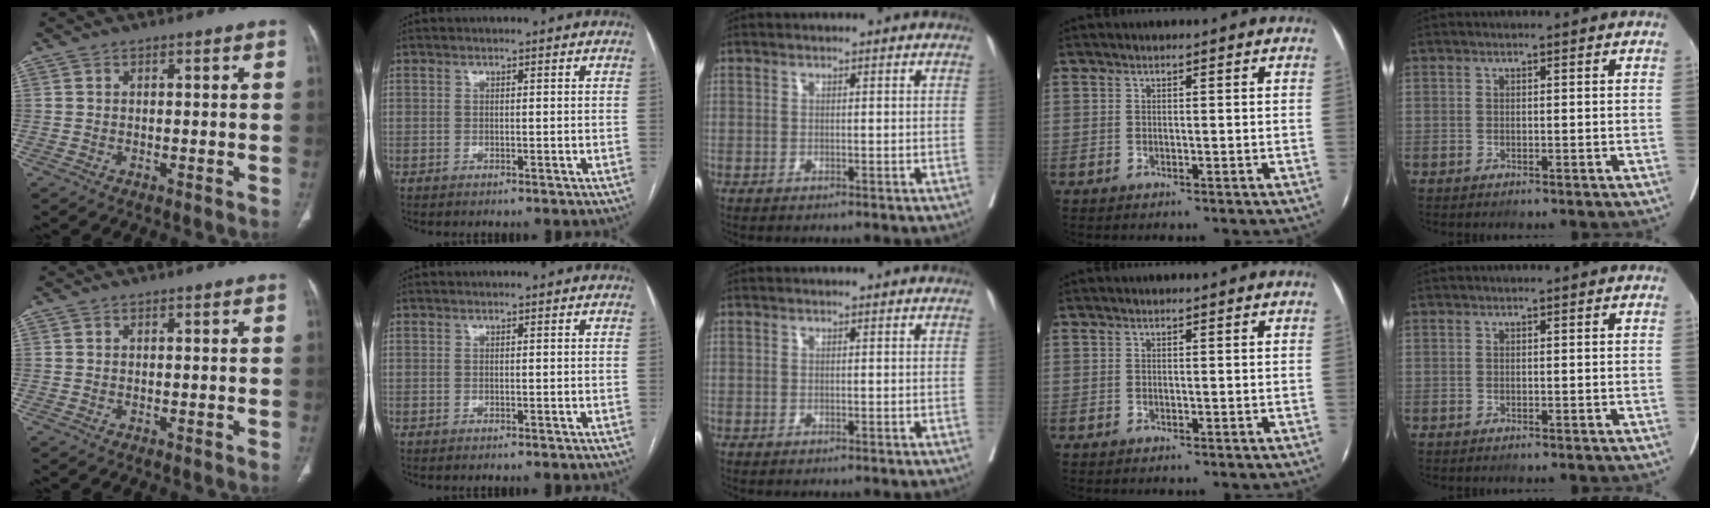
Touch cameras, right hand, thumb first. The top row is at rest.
{}